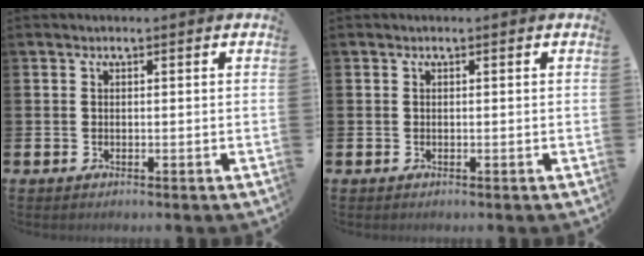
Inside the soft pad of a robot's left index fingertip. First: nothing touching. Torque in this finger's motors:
{"motor_torque": [0.00, 0.00, 0.00, 0.00]}